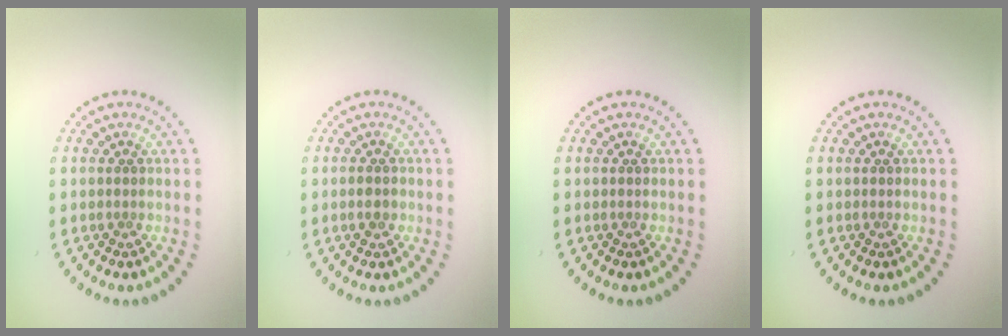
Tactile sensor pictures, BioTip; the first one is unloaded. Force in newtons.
{"total": 1.2, "press": 1.1, "slide": 0.4}
{"total": 0.0}
{"total": 0.0}